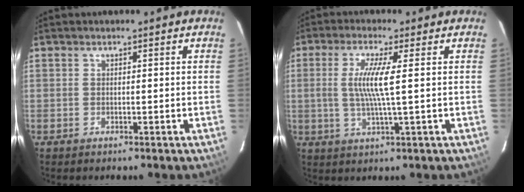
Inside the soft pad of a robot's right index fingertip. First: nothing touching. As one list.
[{"total": 6.8, "force": [0.6, -0.2, 6.7], "torque": [-0.135, -0.005, 0.012]}]